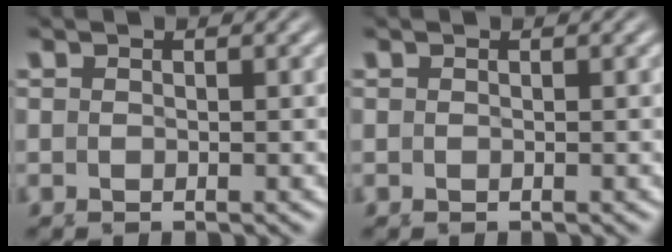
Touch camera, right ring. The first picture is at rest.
{"total": 0.0}